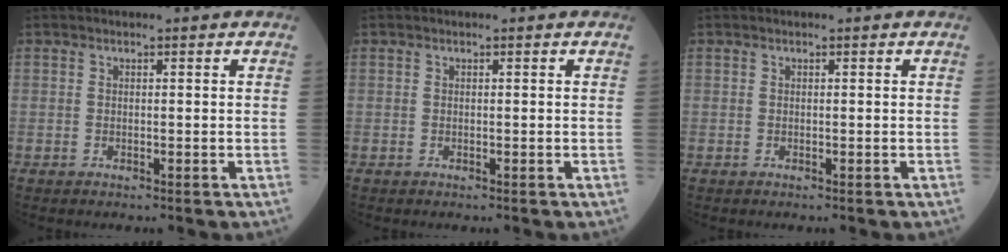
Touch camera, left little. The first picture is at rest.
{"total": 0.0}
{"total": 0.0}